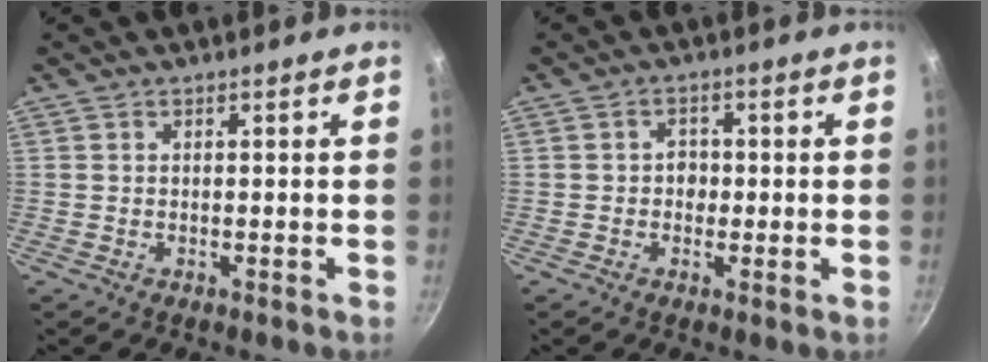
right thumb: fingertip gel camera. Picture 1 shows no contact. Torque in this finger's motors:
{"motor_torque": [0.23, 0.84, 0.55, -0.17, -0.01]}